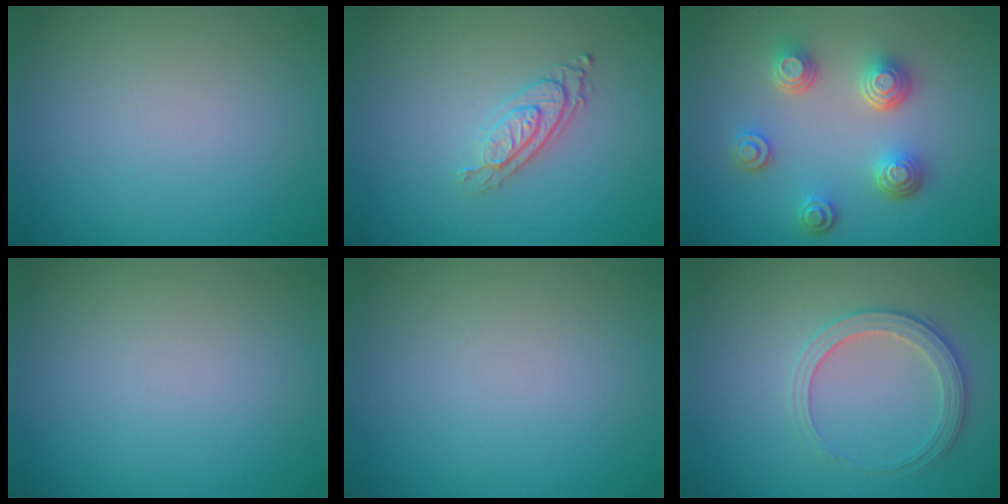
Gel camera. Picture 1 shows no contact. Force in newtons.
{"total": 2.8, "press": 2.0, "slide": 1.8}
{"total": 4.5, "press": 3.5, "slide": 2.9}
{"total": 0.0}
{"total": 0.0}
{"total": 2.8, "press": 2.7, "slide": 0.8}